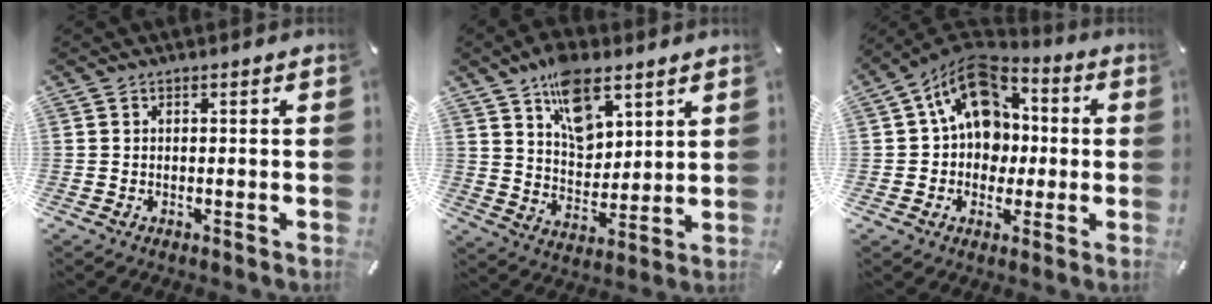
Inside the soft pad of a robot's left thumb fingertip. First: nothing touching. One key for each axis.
{"total": 10.0, "fx": 5.2, "fy": 7.9, "fz": 3.4, "tx": -0.041, "ty": -0.025, "tz": 0.095}
{"total": 15.1, "fx": 3.4, "fy": 11.9, "fz": 8.6, "tx": -0.148, "ty": -0.013, "tz": 0.067}